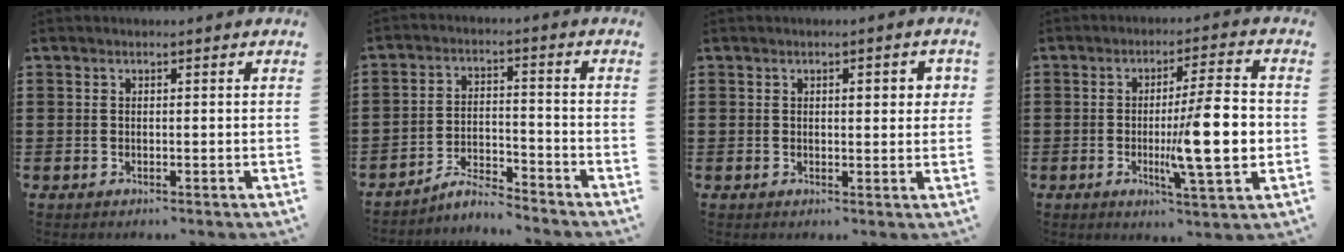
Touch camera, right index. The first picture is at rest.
{"total": 4.8, "force": [-4.6, 0.4, 1.3], "torque": [-0.031, 0.003, -0.094]}
{"total": 2.2, "force": [0.5, 0.6, 2.1], "torque": [-0.031, 0.004, 0.003]}
{"total": 13.1, "force": [-1.2, 2.3, 12.9], "torque": [-0.198, -0.011, -0.024]}